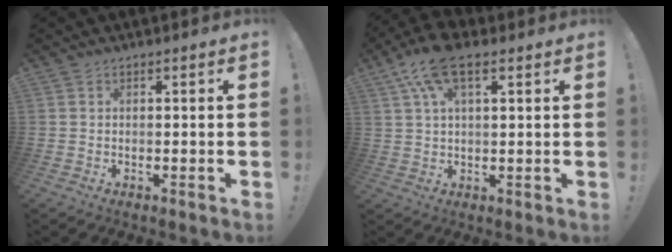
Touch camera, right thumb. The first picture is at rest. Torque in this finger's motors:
{"motor_torque": [0.15, 1.67, 0.18, 0.15, 0.18]}